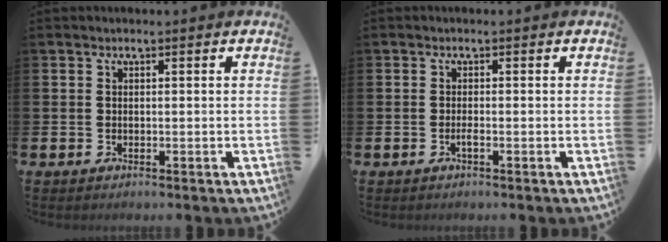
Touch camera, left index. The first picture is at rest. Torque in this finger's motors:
{"motor_torque": [0.04, 0.04, 0.00, 0.02]}